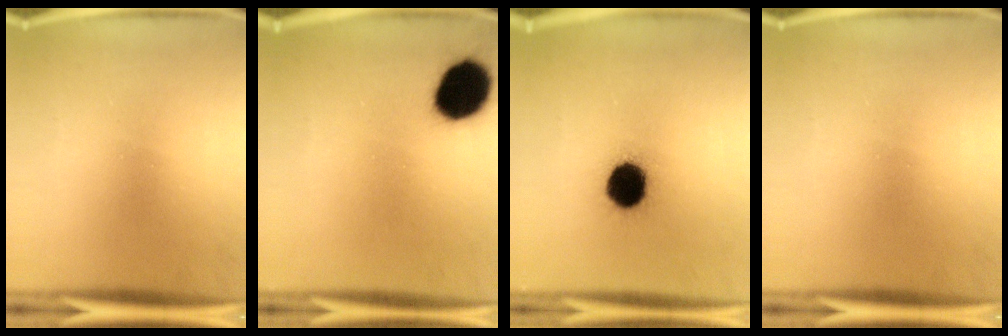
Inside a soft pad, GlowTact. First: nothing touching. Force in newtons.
{"total": 14.9}
{"total": 13.9}
{"total": 0.0}